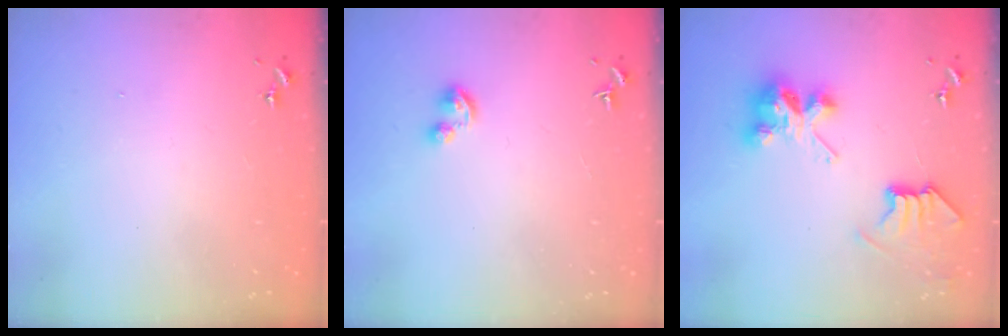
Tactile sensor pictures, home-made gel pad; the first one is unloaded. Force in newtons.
{"total": 3.9, "press": 3.8, "slide": 0.4}
{"total": 8.5, "press": 8.5, "slide": 0.1}